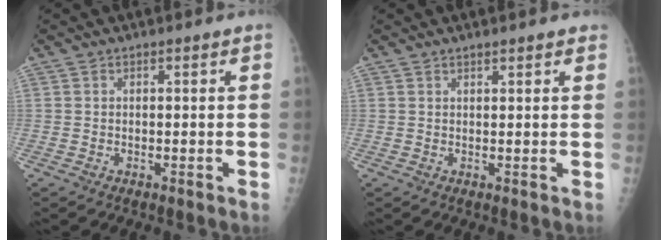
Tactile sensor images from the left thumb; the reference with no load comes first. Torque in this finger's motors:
{"motor_torque": [-0.84, 0.00, -0.51, -0.28, -0.35]}